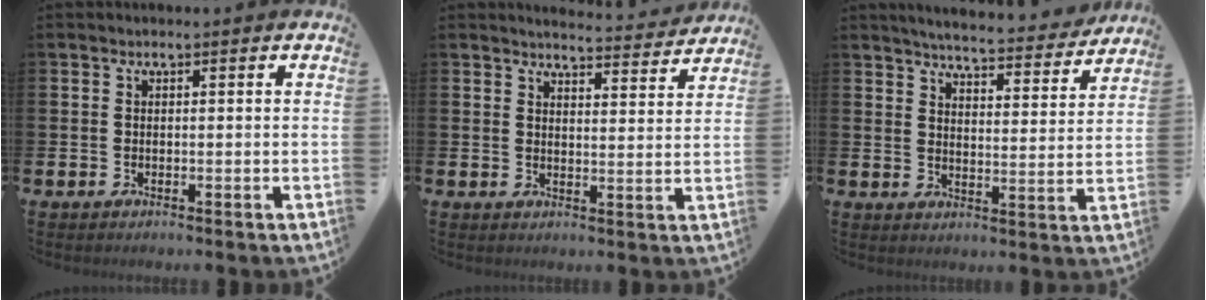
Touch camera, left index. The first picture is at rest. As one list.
[{"total": 4.4, "force": [4.4, 0.1, 0.2], "torque": [-0.005, -0.035, 0.075]}, {"total": 5.5, "force": [5.4, 0.1, 1.0], "torque": [-0.028, -0.043, 0.088]}]